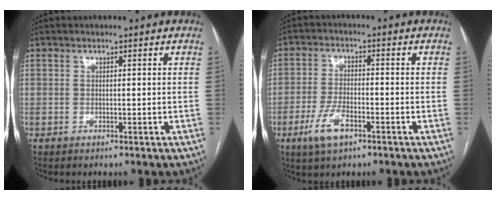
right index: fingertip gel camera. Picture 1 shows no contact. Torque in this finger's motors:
{"motor_torque": [0.77, -0.62, 0.33, 0.02]}